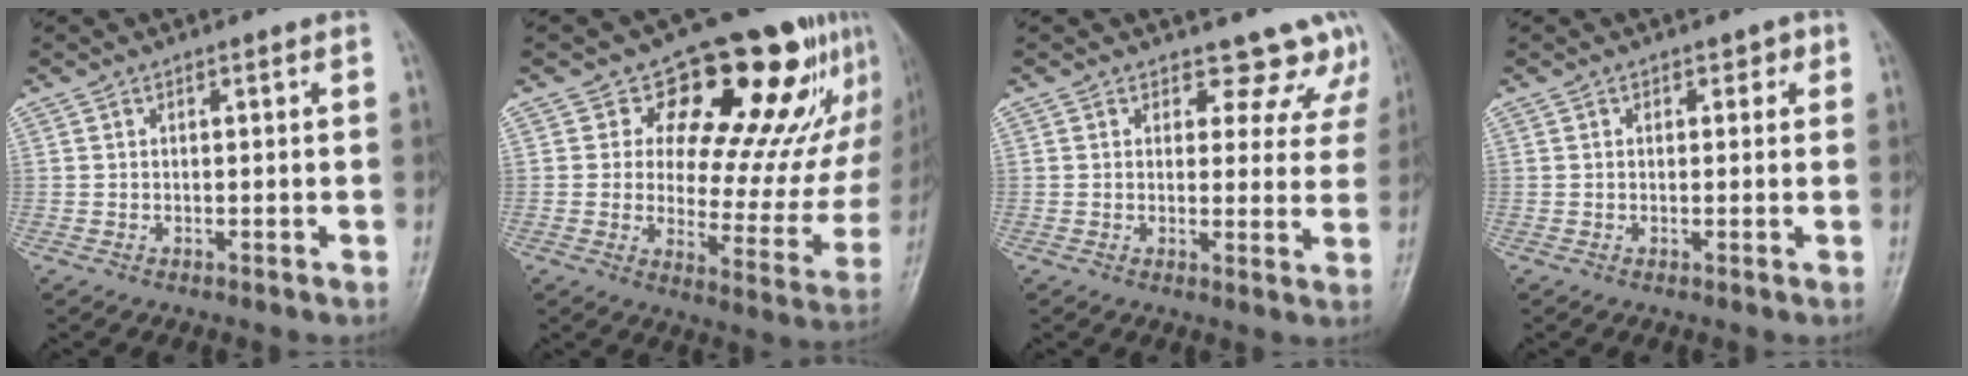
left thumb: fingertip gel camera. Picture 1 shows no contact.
{"total": 20.8, "force": [12.0, 11.1, 12.9], "torque": [-0.091, -0.049, 0.160]}
{"total": 7.7, "force": [6.5, 4.2, 0.6], "torque": [0.043, -0.033, 0.054]}
{"total": 1.7, "force": [0.7, 1.2, 0.9], "torque": [0.008, 0.001, 0.004]}